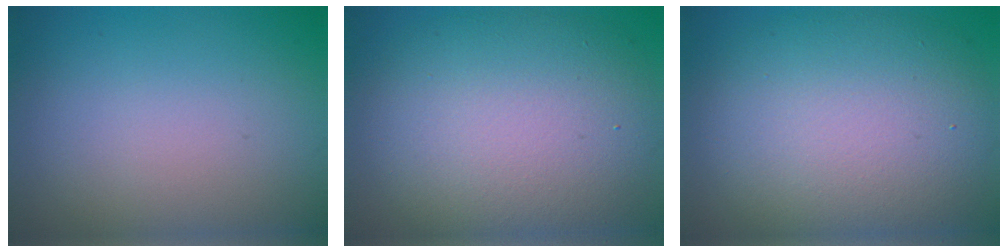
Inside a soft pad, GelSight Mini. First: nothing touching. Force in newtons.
{"total": 11.2, "press": 11.2, "slide": 0.9}
{"total": 10.6, "press": 10.6, "slide": 1.0}